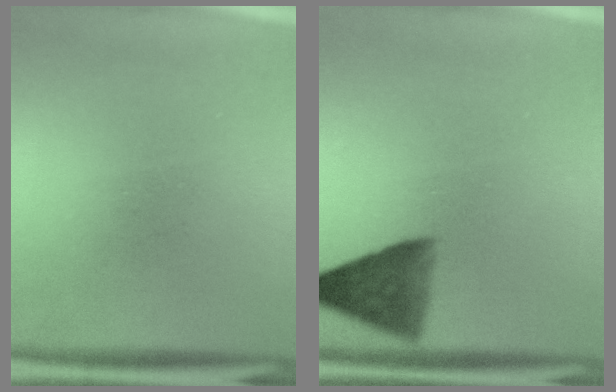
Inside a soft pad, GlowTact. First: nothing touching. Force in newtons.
{"total": 6.8}